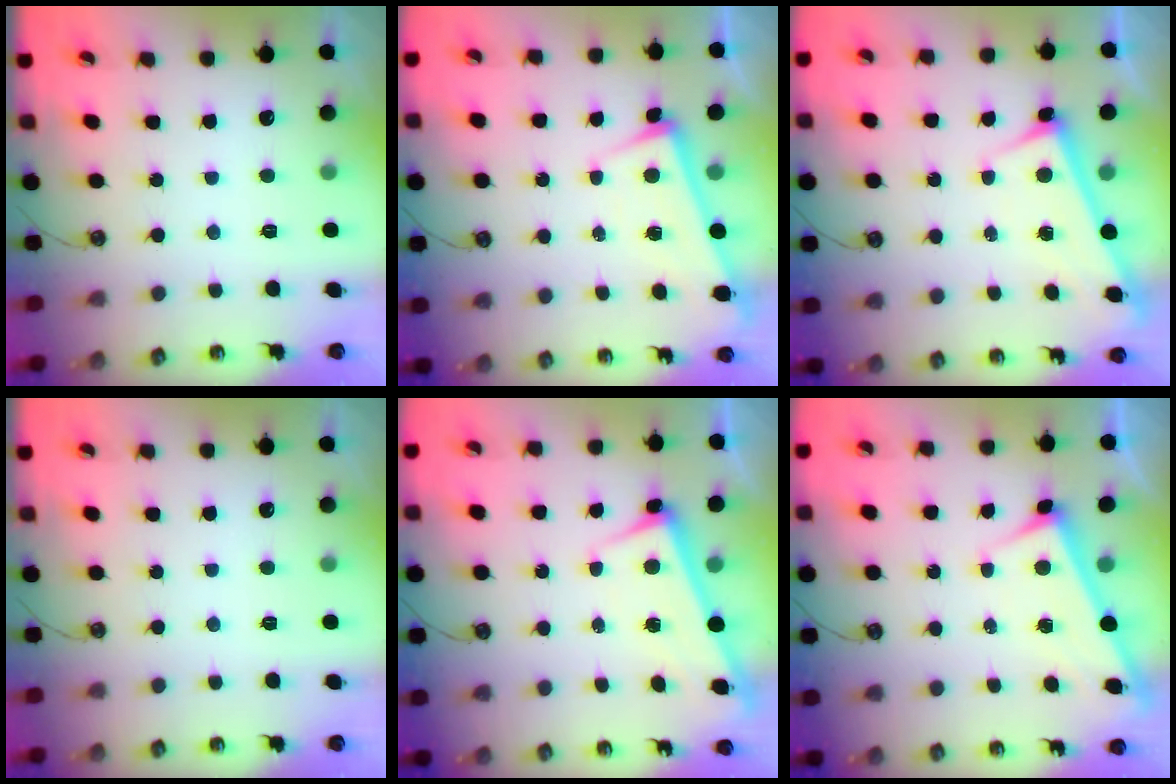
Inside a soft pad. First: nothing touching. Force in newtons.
{"total": 0.8, "press": 0.7, "slide": 0.5}
{"total": 3.0, "press": 3.0, "slide": 0.1}
{"total": 0.0}
{"total": 2.7, "press": 2.7, "slide": 0.4}
{"total": 2.9, "press": 2.9, "slide": 0.1}